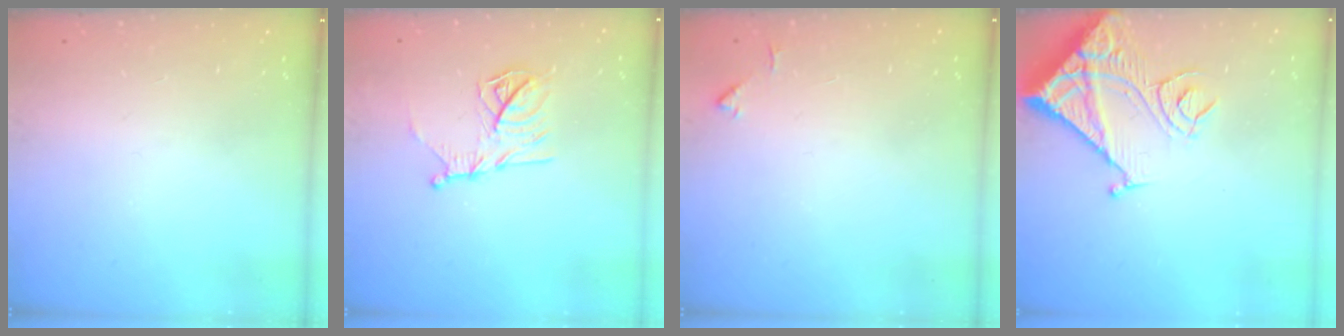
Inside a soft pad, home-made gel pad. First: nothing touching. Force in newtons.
{"total": 11.7, "press": 11.7, "slide": 0.4}
{"total": 3.5, "press": 3.5, "slide": 0.5}
{"total": 13.7, "press": 13.6, "slide": 1.6}